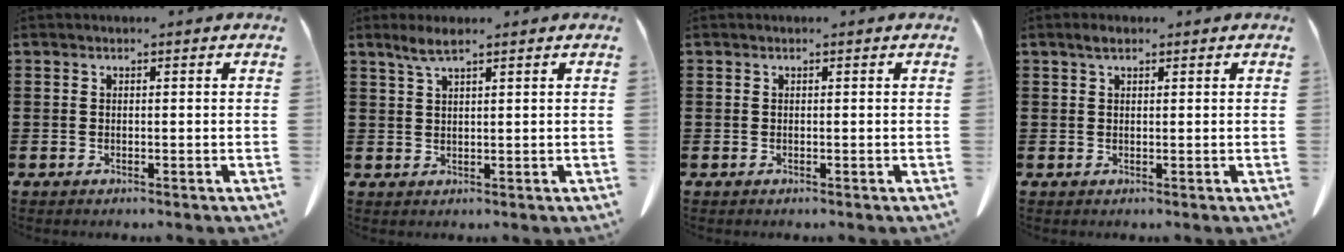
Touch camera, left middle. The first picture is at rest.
{"total": 2.7, "force": [1.9, 0.3, 1.8], "torque": [-0.040, 0.001, 0.034]}
{"total": 0.0}
{"total": 1.4, "force": [0.9, 0.5, 1.0], "torque": [-0.022, 0.004, 0.015]}